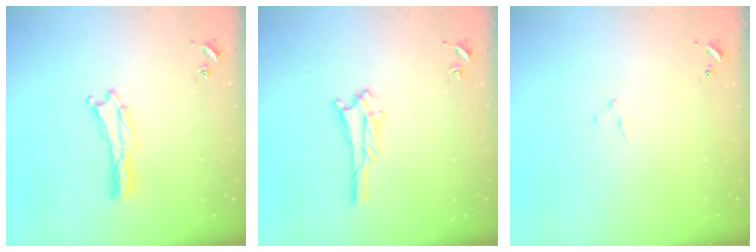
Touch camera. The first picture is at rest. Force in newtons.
{"total": 2.3, "press": 2.2, "slide": 0.2}
{"total": 2.0, "press": 2.0, "slide": 0.2}